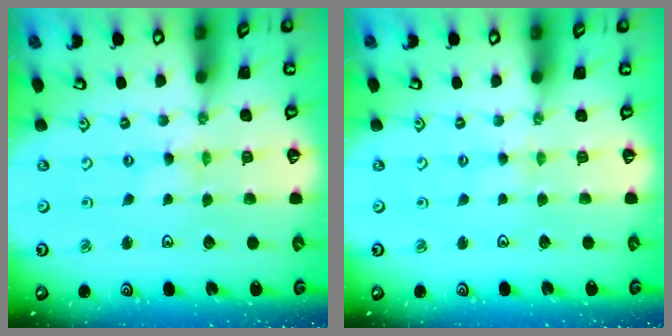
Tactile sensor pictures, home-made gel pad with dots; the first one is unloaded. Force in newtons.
{"total": 1.8, "press": 1.7, "slide": 0.3}